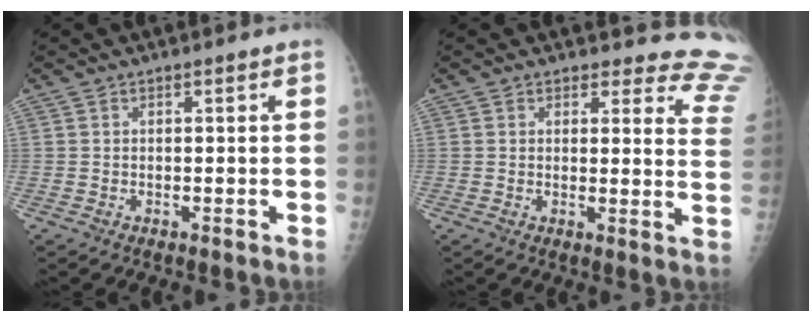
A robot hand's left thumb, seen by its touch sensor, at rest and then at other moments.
{"total": 13.0, "force": [12.4, 3.6, 0.5], "torque": [0.059, -0.118, 0.090]}